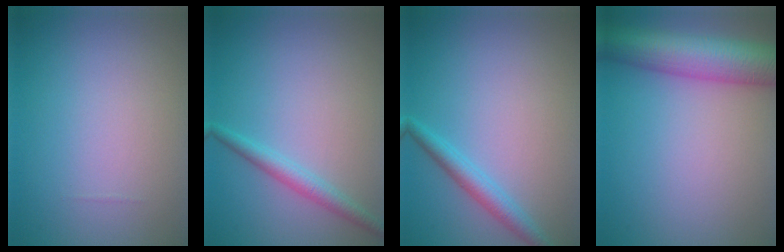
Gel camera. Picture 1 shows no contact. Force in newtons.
{"total": 2.1, "press": 2.1, "slide": 0.1}
{"total": 2.4, "press": 2.4, "slide": 0.1}
{"total": 8.3, "press": 8.3, "slide": 0.5}